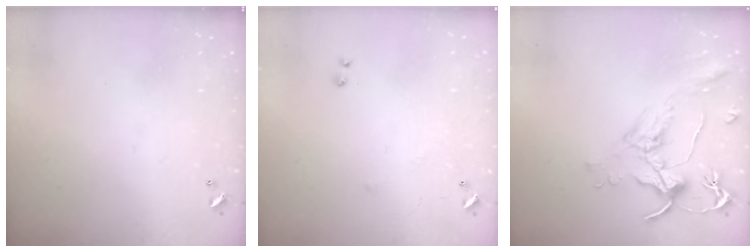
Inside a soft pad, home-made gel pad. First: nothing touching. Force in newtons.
{"total": 7.7, "press": 7.7, "slide": 0.8}
{"total": 1.6, "press": 1.4, "slide": 0.7}